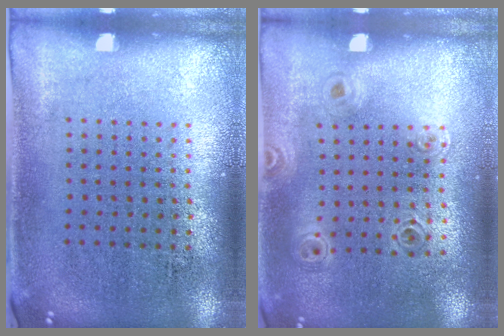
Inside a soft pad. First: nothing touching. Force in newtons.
{"total": 0.9, "press": 0.9, "slide": 0.1}